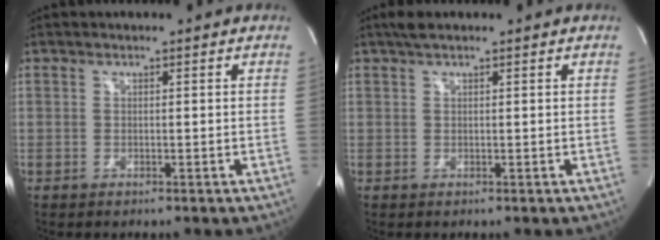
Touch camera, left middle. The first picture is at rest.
{"total": 1.9, "force": [1.4, 0.4, 1.2], "torque": [-0.025, 0.017, 0.026]}